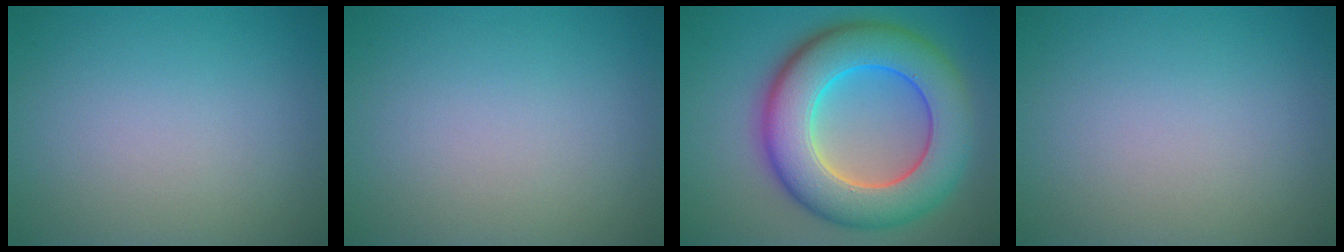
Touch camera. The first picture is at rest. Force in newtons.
{"total": 0.0}
{"total": 11.4, "press": 11.4, "slide": 0.7}
{"total": 0.0}